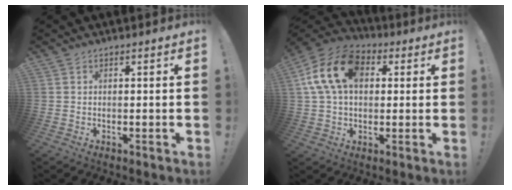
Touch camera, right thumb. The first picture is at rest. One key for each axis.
{"total": 17.2, "fx": 4.2, "fy": 11.5, "fz": 12.1, "tx": -0.222, "ty": 0.014, "tz": 0.079}